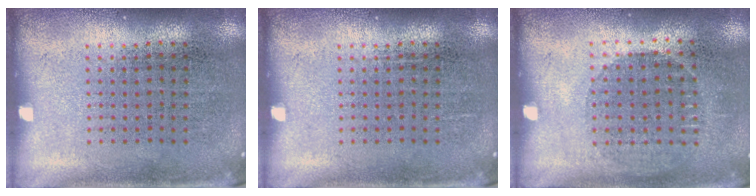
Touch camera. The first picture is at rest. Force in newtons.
{"total": 0.0}
{"total": 0.9, "press": 0.8, "slide": 0.4}